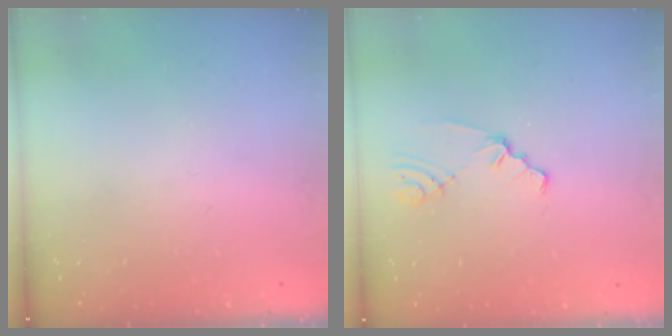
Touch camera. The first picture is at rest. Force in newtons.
{"total": 1.8, "press": 1.8, "slide": 0.2}